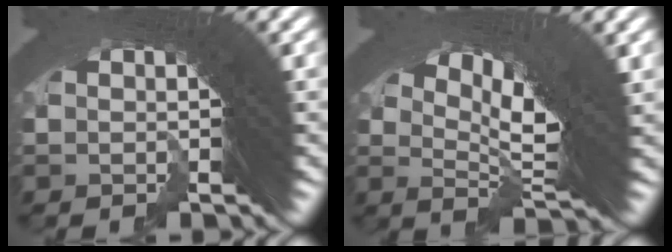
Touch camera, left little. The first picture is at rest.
{"total": 8.3, "force": [2.3, 3.5, 7.1], "torque": [-0.123, -0.004, 0.035]}